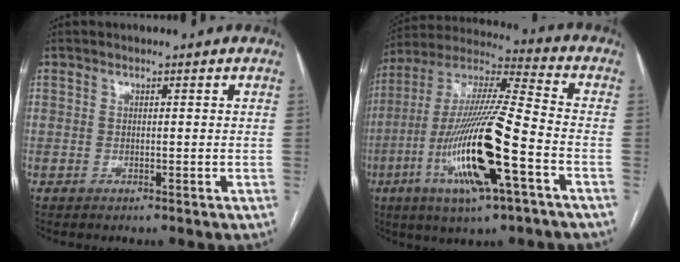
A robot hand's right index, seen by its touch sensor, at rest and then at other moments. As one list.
[{"total": 20.2, "force": [-6.9, 1.8, 18.9], "torque": [-0.397, -0.022, -0.128]}]